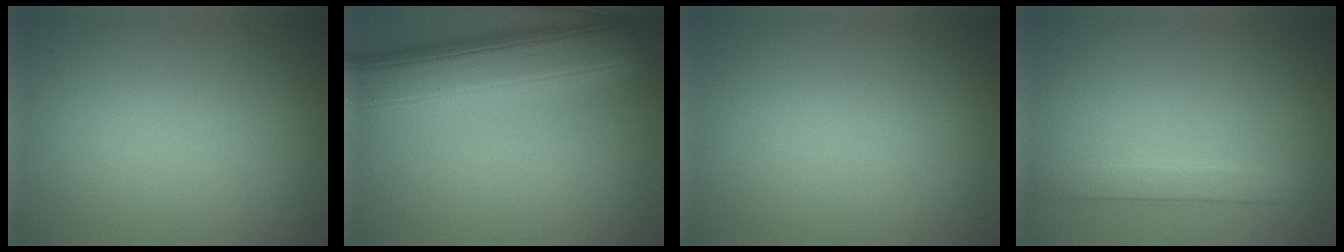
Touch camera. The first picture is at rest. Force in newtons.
{"total": 8.9, "press": 8.9, "slide": 0.1}
{"total": 0.0}
{"total": 2.2, "press": 2.2, "slide": 0.1}